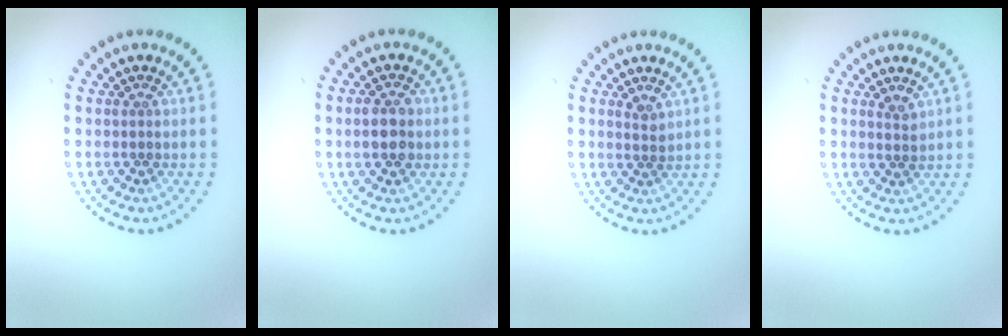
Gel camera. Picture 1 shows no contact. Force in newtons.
{"total": 2.9, "press": 2.9, "slide": 0.1}
{"total": 1.1, "press": 0.9, "slide": 0.7}
{"total": 1.1, "press": 0.8, "slide": 0.8}